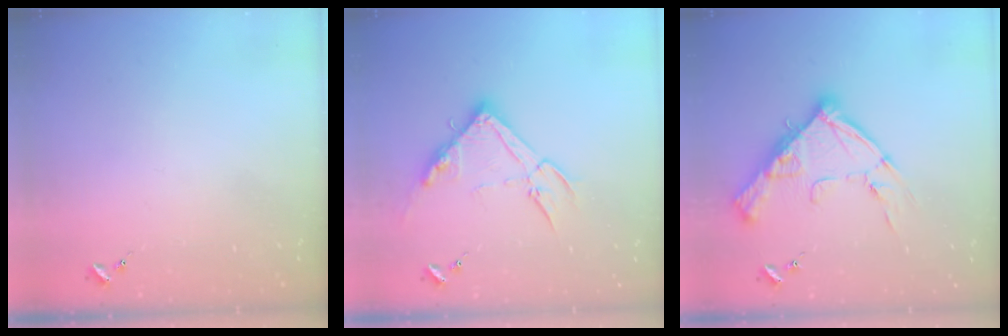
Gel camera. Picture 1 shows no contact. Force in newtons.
{"total": 15.2, "press": 15.2, "slide": 0.6}
{"total": 17.3, "press": 17.2, "slide": 1.6}